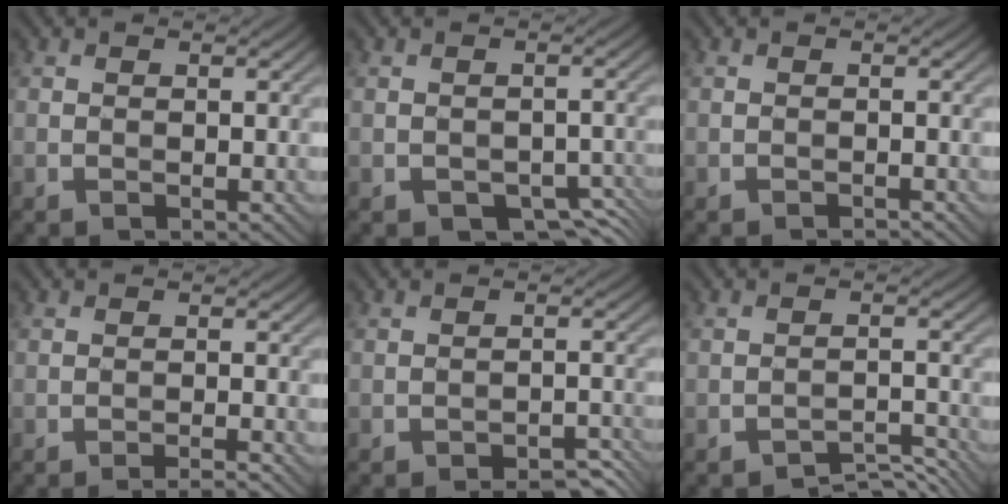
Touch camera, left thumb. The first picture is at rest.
{"total": 3.2, "force": [-2.3, 1.6, 1.5], "torque": [-0.027, -0.009, -0.031]}
{"total": 0.6, "force": [-0.5, -0.2, -0.3], "torque": [0.007, 0.001, -0.012]}
{"total": 1.4, "force": [-1.2, -0.5, 0.6], "torque": [-0.012, 0.007, -0.028]}
{"total": 3.8, "force": [-3.4, 0.6, 1.4], "torque": [-0.026, 0.015, -0.044]}
{"total": 3.3, "force": [-3.3, -0.2, 0.1], "torque": [0.005, 0.010, -0.055]}